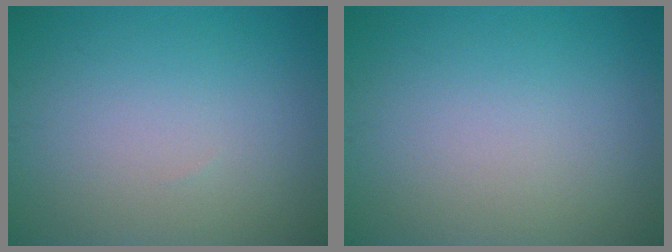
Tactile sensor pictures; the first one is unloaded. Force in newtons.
{"total": 0.0}